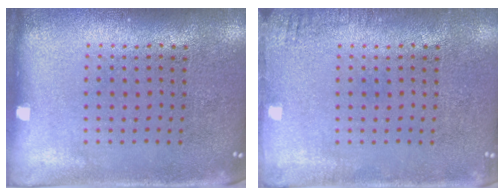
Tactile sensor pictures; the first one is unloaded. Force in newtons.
{"total": 1.3, "press": 1.3, "slide": 0.1}